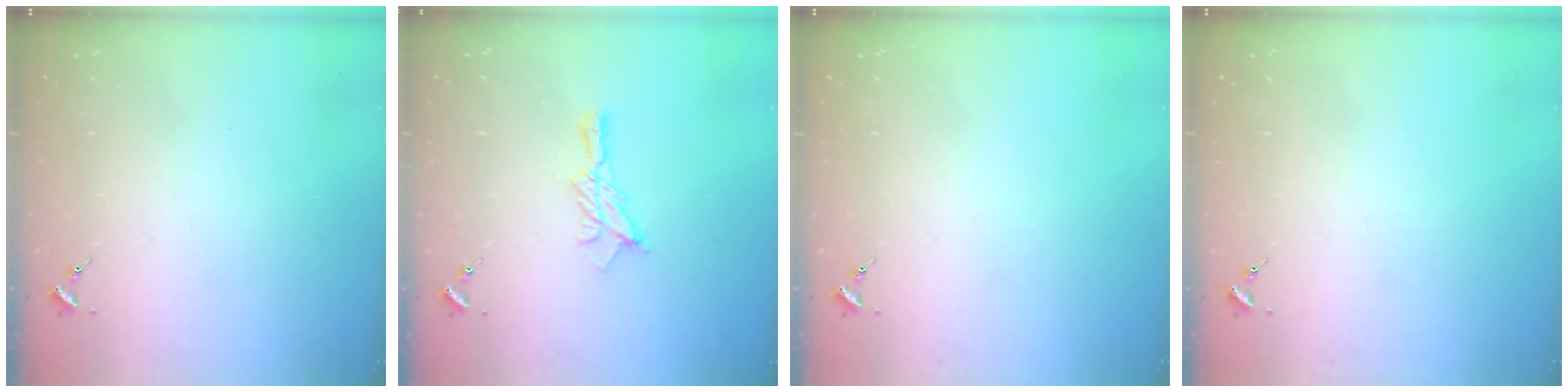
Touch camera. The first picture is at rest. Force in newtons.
{"total": 9.5, "press": 9.5, "slide": 0.4}
{"total": 0.0}
{"total": 0.0}